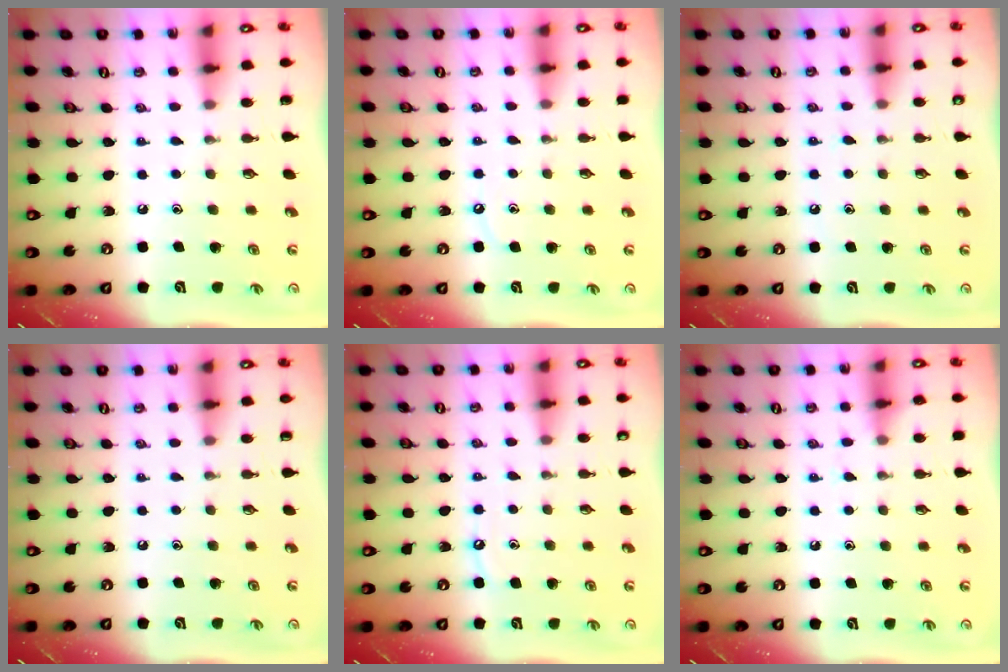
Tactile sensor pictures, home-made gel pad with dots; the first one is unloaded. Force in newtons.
{"total": 3.3, "press": 3.3, "slide": 0.4}
{"total": 6.7, "press": 6.7, "slide": 0.9}
{"total": 0.0}
{"total": 5.1, "press": 5.1, "slide": 0.6}
{"total": 5.5, "press": 5.4, "slide": 0.6}